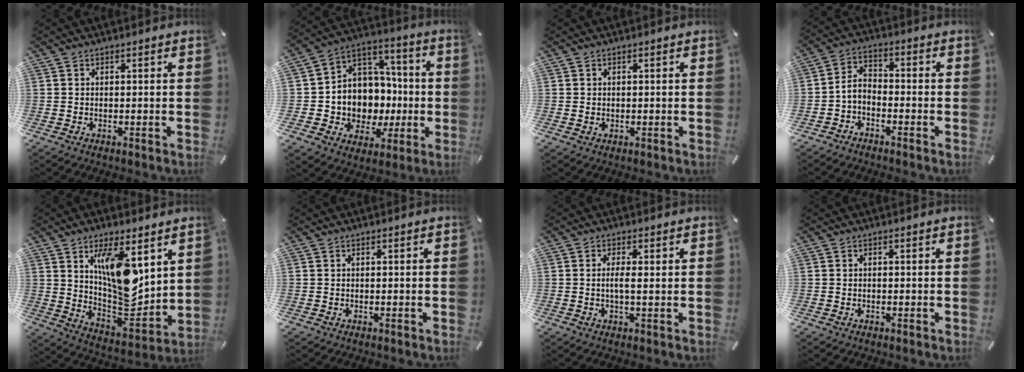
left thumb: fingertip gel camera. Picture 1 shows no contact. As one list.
[{"total": 11.2, "force": [-1.2, 11.0, 1.7], "torque": [-0.036, -0.011, -0.002]}, {"total": 0.7, "force": [0.2, 0.6, -0.1], "torque": [0.001, 0.004, 0.003]}, {"total": 4.2, "force": [-2.8, 2.7, 1.8], "torque": [-0.044, 0.014, -0.056]}, {"total": 14.8, "force": [6.7, 6.8, 11.3], "torque": [-0.195, -0.059, 0.114]}, {"total": 0.0}, {"total": 3.4, "force": [0.1, 0.7, 3.3], "torque": [-0.063, -0.001, 0.000]}, {"total": 0.0}]